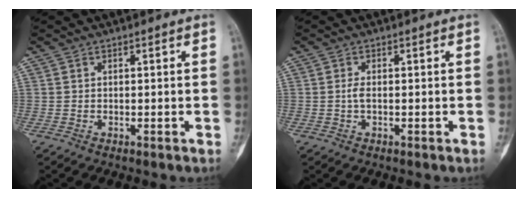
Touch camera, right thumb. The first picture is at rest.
{"total": 1.1, "force": [-0.1, 0.2, 1.1], "torque": [-0.028, -0.002, -0.005]}